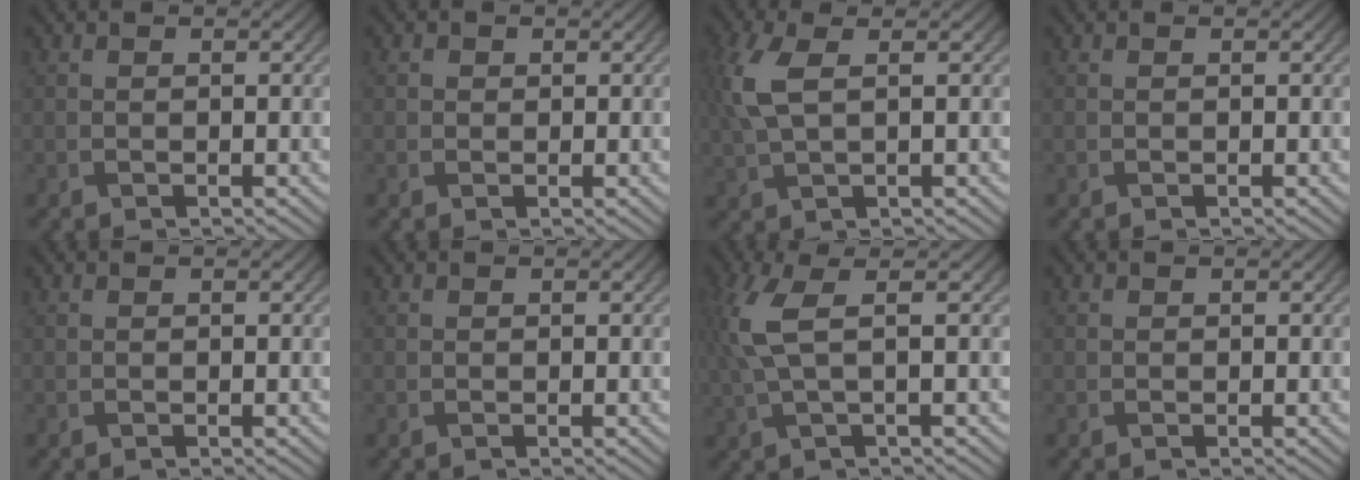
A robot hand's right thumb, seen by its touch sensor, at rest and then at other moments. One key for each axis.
{"total": 0.7, "fx": 0.1, "fy": 0.7, "fz": 0.1, "tx": 0.000, "ty": -0.003, "tz": -0.001}
{"total": 5.5, "fx": 1.4, "fy": 2.2, "fz": 4.8, "tx": -0.132, "ty": 0.009, "tz": 0.027}
{"total": 0.0}
{"total": 0.0}
{"total": 0.0}
{"total": 6.0, "fx": 1.4, "fy": 1.7, "fz": 5.6, "tx": -0.139, "ty": 0.009, "tz": 0.027}
{"total": 0.0}